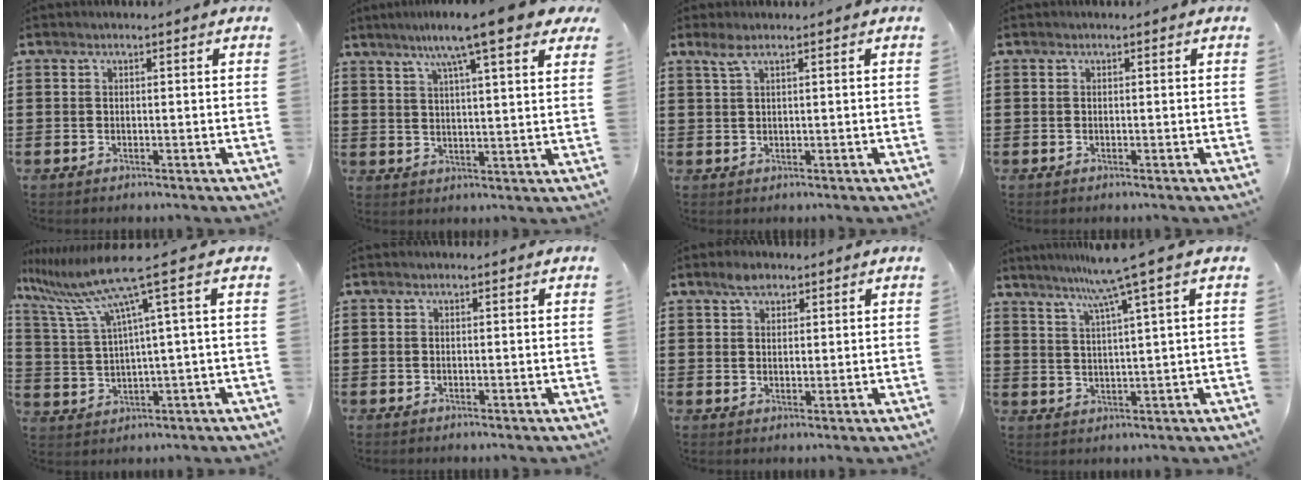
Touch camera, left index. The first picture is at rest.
{"total": 10.2, "force": [7.4, 0.5, 6.9], "torque": [-0.140, -0.016, 0.122]}
{"total": 1.9, "force": [1.0, 0.3, 1.6], "torque": [-0.033, 0.003, 0.017]}
{"total": 0.0}
{"total": 9.5, "force": [5.0, -0.3, 8.1], "torque": [-0.198, -0.032, 0.070]}
{"total": 0.0}
{"total": 3.4, "force": [2.4, 2.0, 1.5], "torque": [-0.027, 0.007, 0.041]}
{"total": 7.7, "force": [4.9, -1.6, 5.7], "torque": [-0.123, -0.015, 0.080]}